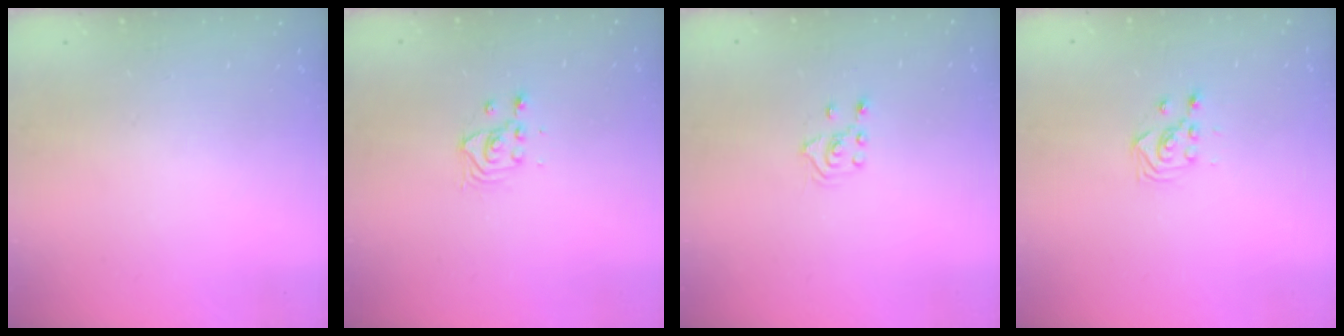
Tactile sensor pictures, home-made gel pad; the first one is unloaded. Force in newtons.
{"total": 3.7, "press": 3.7, "slide": 0.3}
{"total": 3.0, "press": 2.9, "slide": 0.7}
{"total": 2.7, "press": 2.7, "slide": 0.3}